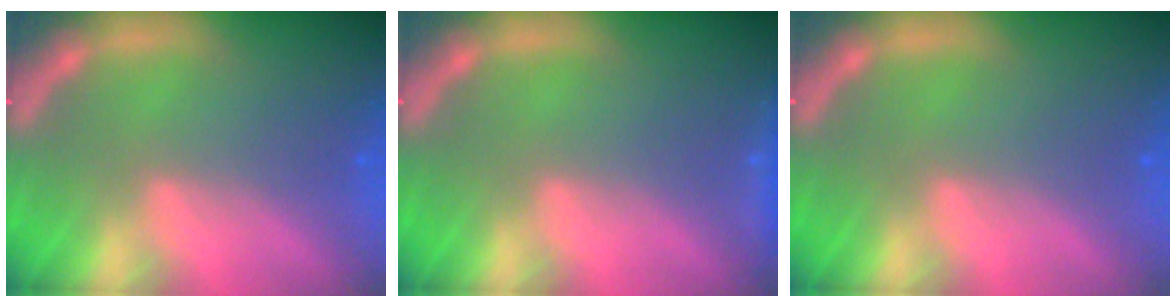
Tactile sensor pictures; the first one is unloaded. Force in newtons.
{"total": 1.4}
{"total": 0.0}